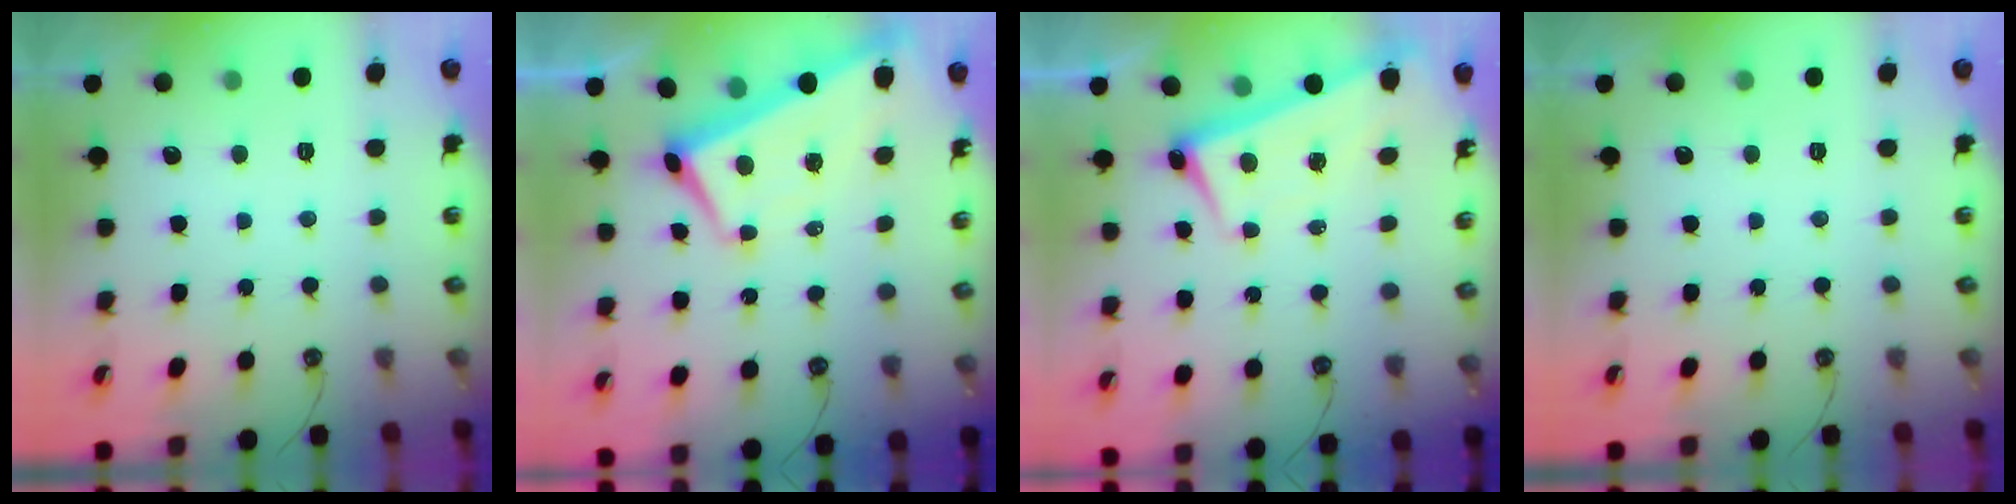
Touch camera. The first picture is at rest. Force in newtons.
{"total": 6.1, "press": 6.0, "slide": 0.9}
{"total": 2.7, "press": 2.6, "slide": 0.8}
{"total": 0.0}